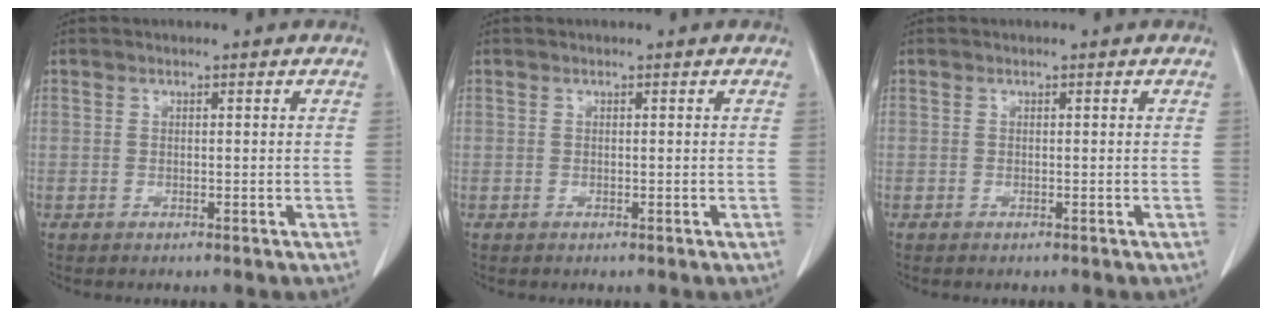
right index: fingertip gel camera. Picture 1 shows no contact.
{"total": 0.0}
{"total": 0.0}